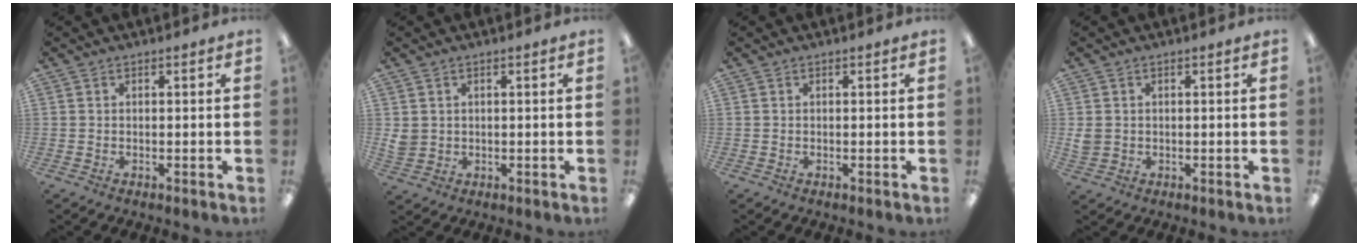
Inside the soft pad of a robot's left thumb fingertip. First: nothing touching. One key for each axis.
{"total": 3.0, "fx": 1.0, "fy": 2.7, "fz": 0.7, "tx": -0.019, "ty": 0.005, "tz": 0.021}
{"total": 0.0}
{"total": 2.6, "fx": 0.5, "fy": 2.4, "fz": 0.9, "tx": -0.010, "ty": 0.001, "tz": 0.007}